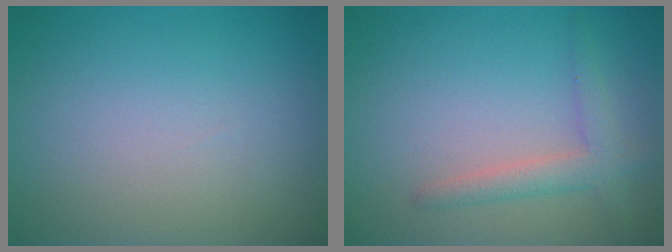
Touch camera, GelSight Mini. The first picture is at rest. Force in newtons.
{"total": 2.5, "press": 2.5, "slide": 0.1}